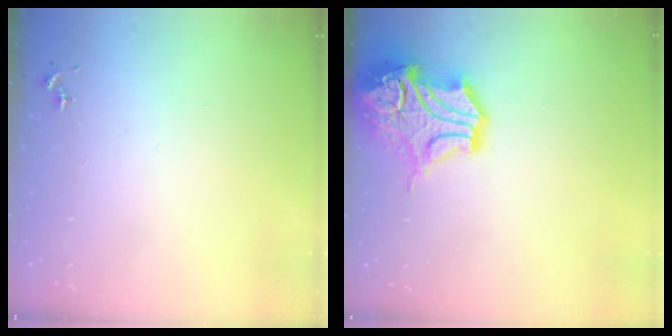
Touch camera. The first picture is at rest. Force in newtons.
{"total": 16.8, "press": 16.6, "slide": 2.5}